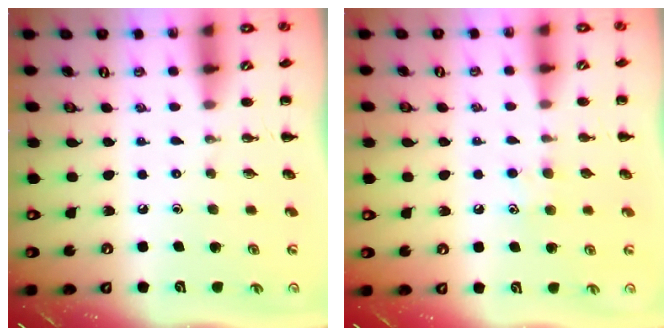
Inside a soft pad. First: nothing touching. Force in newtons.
{"total": 5.1, "press": 4.8, "slide": 1.5}